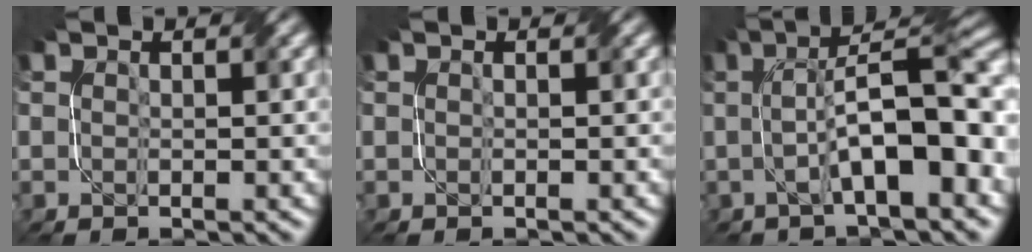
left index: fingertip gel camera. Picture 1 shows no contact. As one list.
[{"total": 0.0}, {"total": 9.7, "force": [-0.8, 2.7, 9.3], "torque": [-0.133, 0.018, -0.016]}]